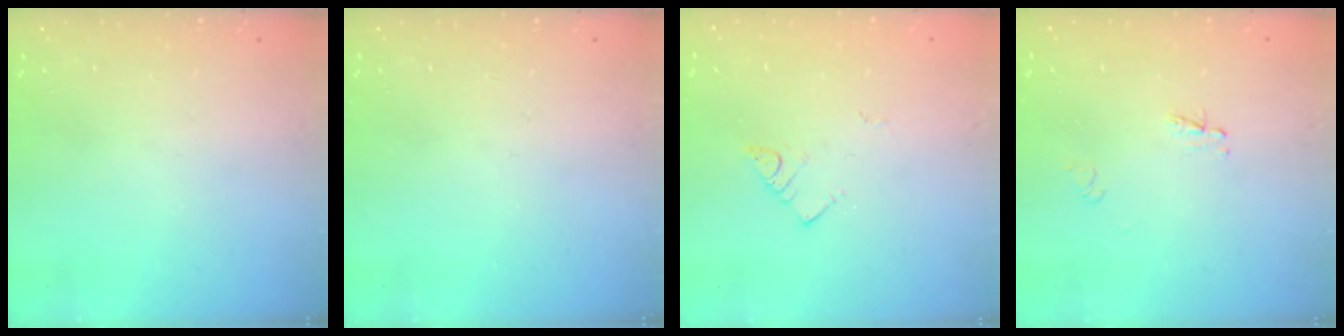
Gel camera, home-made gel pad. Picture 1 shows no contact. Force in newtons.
{"total": 0.0}
{"total": 2.9, "press": 2.9, "slide": 0.3}
{"total": 2.3, "press": 2.2, "slide": 0.2}